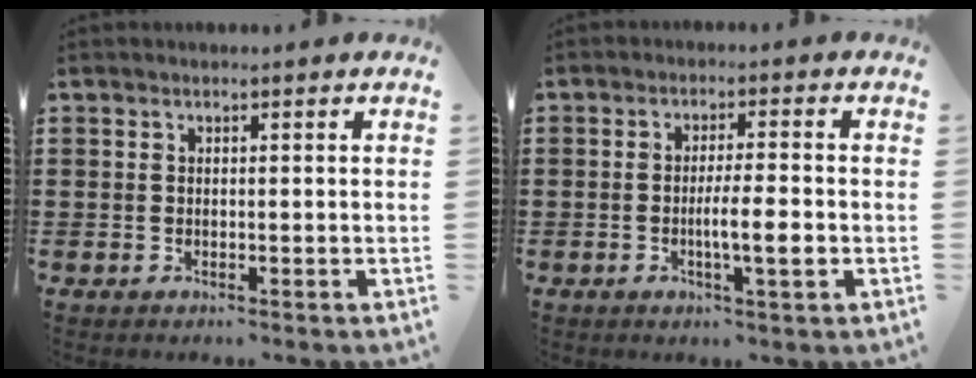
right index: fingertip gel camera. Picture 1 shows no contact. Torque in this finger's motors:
{"motor_torque": [1.13, -0.04, 0.26, 0.11]}